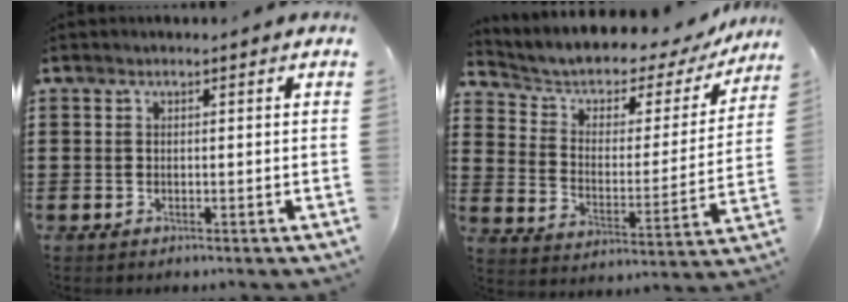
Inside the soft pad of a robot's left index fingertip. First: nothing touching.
{"total": 3.9, "force": [2.6, 2.4, 1.5], "torque": [-0.051, -0.023, 0.036]}